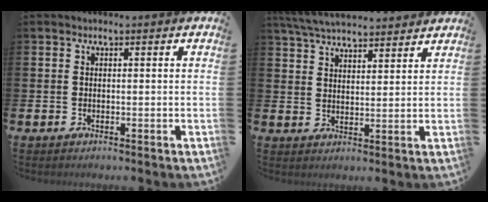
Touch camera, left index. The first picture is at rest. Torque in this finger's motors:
{"motor_torque": [1.07, -1.07, 0.49, 0.21]}